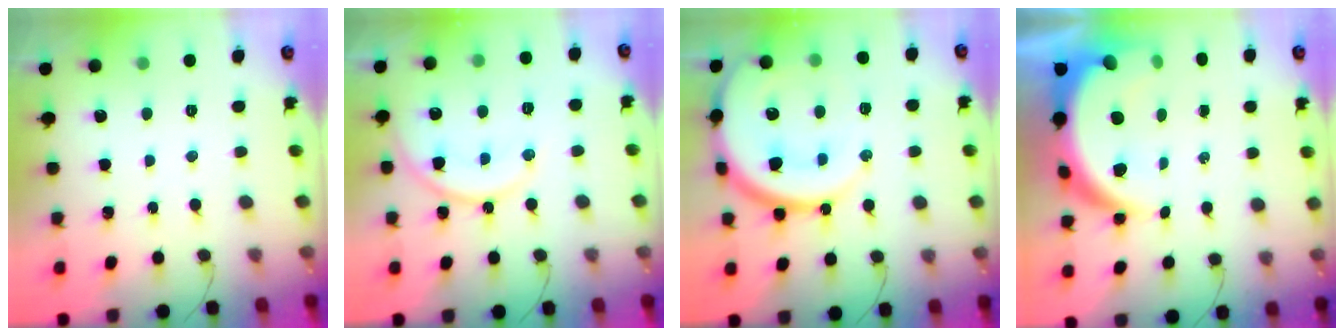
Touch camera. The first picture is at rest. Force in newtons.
{"total": 13.3, "press": 13.3, "slide": 1.2}
{"total": 24.4, "press": 24.3, "slide": 2.5}
{"total": 13.8, "press": 13.7, "slide": 1.3}